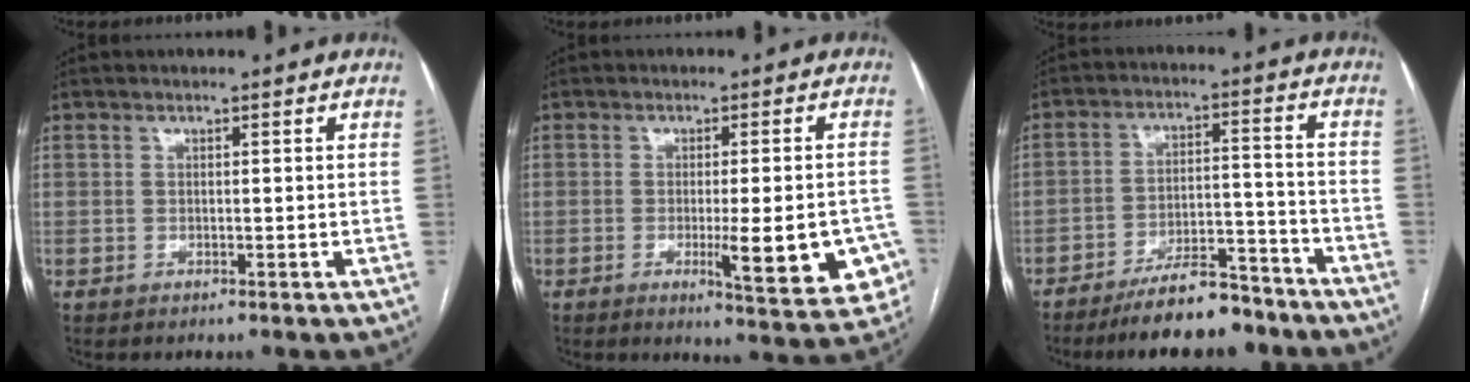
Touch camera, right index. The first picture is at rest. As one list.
[{"total": 11.1, "force": [-3.6, 2.2, 10.3], "torque": [-0.108, -0.006, -0.037]}, {"total": 11.3, "force": [-9.6, 3.0, 5.2], "torque": [-0.075, 0.018, -0.157]}]